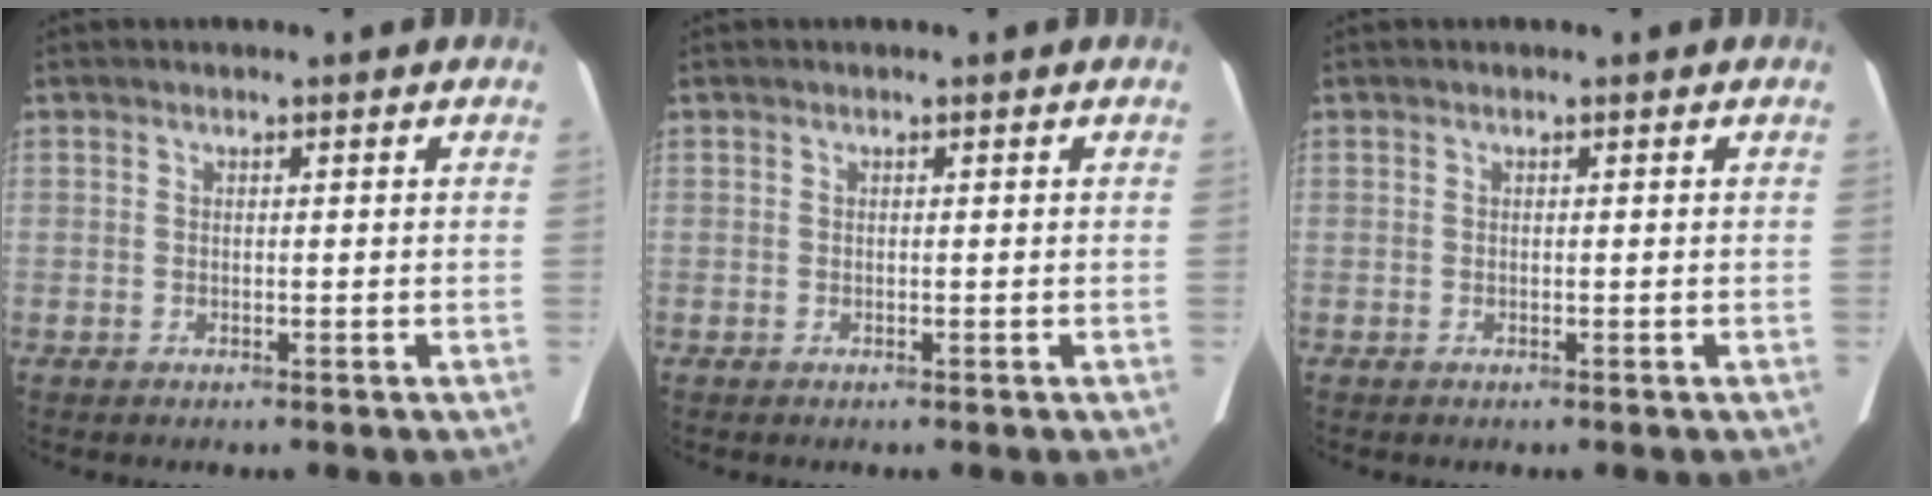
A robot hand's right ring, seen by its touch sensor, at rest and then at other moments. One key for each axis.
{"total": 0.0}
{"total": 0.0}